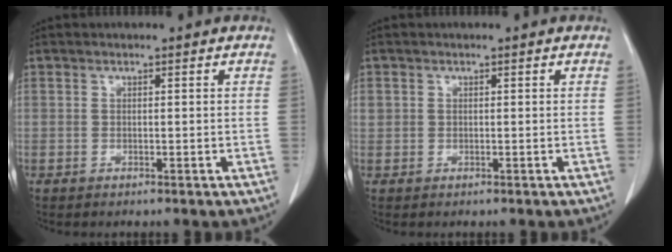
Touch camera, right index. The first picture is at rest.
{"total": 1.2, "force": [0.4, 1.1, 0.3], "torque": [0.003, 0.009, 0.006]}